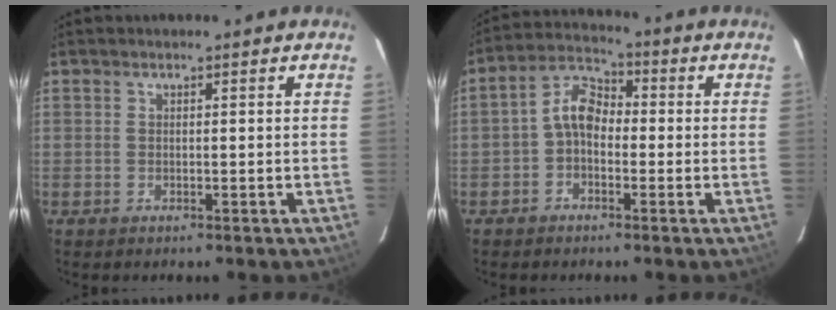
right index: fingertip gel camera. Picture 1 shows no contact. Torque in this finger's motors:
{"motor_torque": [1.08, -0.20, 0.32, 0.08]}